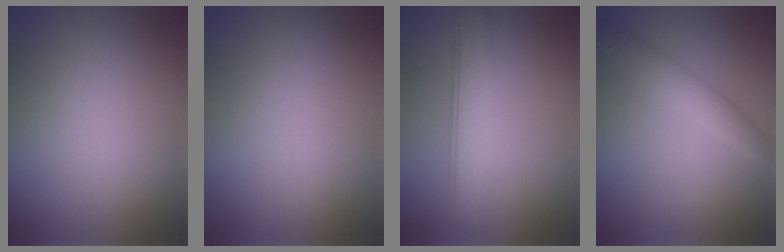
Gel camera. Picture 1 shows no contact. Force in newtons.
{"total": 0.0}
{"total": 3.8, "press": 3.8, "slide": 0.2}
{"total": 2.6, "press": 2.6, "slide": 0.1}